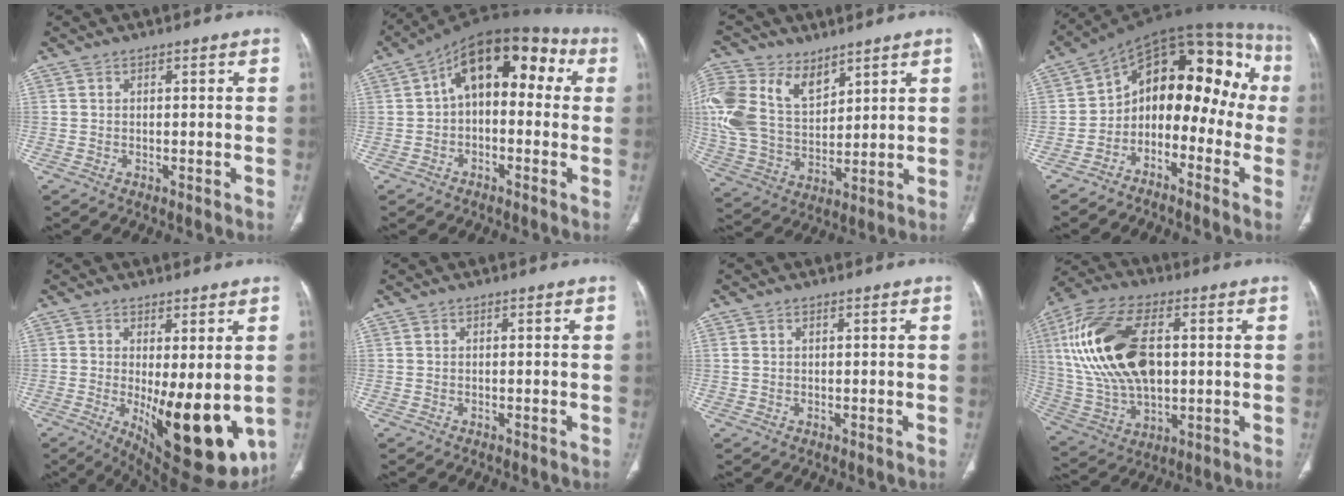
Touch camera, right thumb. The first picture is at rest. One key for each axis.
{"total": 15.0, "fx": 2.4, "fy": 8.9, "fz": 11.8, "tx": -0.136, "ty": 0.052, "tz": 0.020}
{"total": 19.2, "fx": 9.1, "fy": 12.4, "fz": 11.5, "tx": -0.258, "ty": -0.014, "tz": 0.184}
{"total": 17.7, "fx": -3.2, "fy": 11.3, "fz": 13.2, "tx": -0.127, "ty": 0.107, "tz": -0.062}
{"total": 16.3, "fx": -2.5, "fy": 6.1, "fz": 15.0, "tx": -0.206, "ty": -0.036, "tz": -0.013}
{"total": 0.0}
{"total": 1.0, "fx": 0.5, "fy": 0.6, "fz": 0.7, "tx": -0.020, "ty": 0.010, "tz": 0.015}
{"total": 22.7, "fx": 3.6, "fy": 12.6, "fz": 18.6, "tx": -0.375, "ty": 0.001, "tz": 0.069}